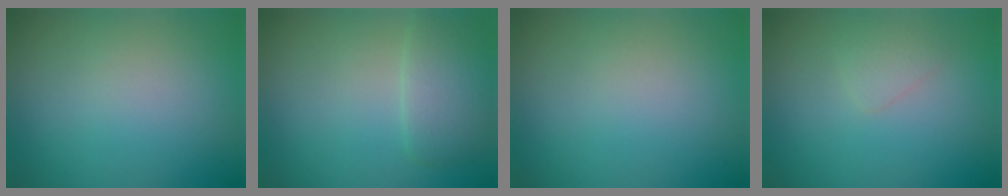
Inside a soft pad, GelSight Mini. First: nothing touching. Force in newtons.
{"total": 3.0, "press": 3.0, "slide": 0.1}
{"total": 0.0}
{"total": 1.1, "press": 1.1, "slide": 0.1}